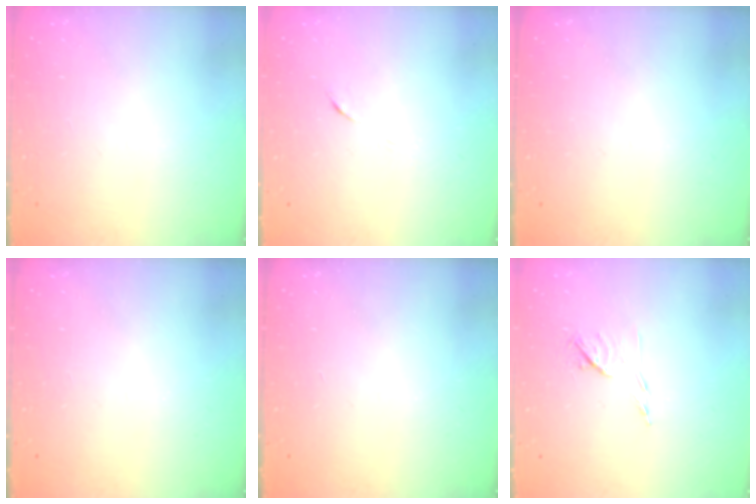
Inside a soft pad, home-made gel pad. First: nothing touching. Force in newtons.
{"total": 4.0, "press": 4.0, "slide": 0.6}
{"total": 0.0}
{"total": 0.0}
{"total": 0.0}
{"total": 6.4, "press": 6.3, "slide": 0.9}